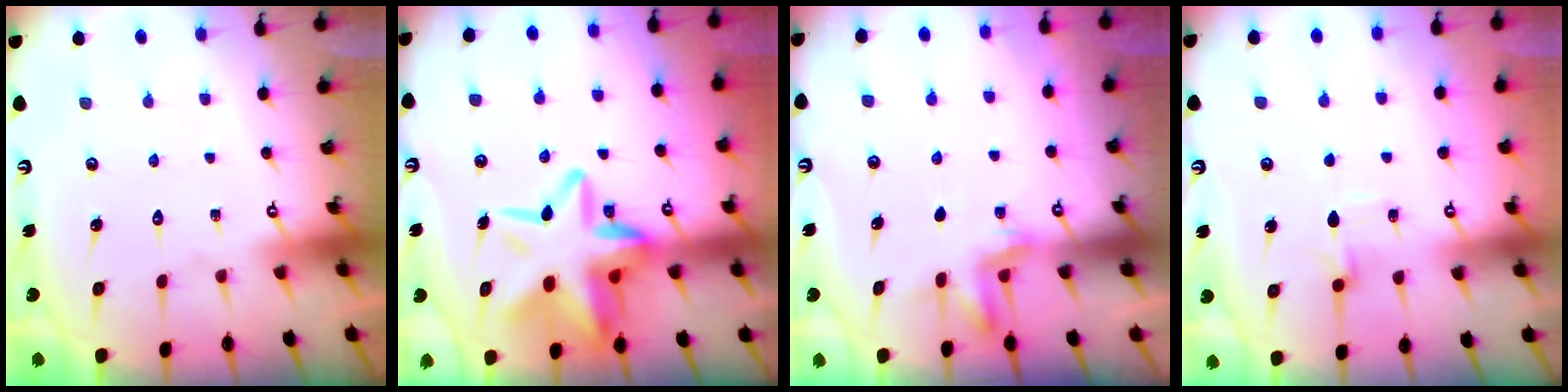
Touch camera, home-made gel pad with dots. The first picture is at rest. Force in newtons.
{"total": 18.3, "press": 18.2, "slide": 1.9}
{"total": 3.0, "press": 2.9, "slide": 0.6}
{"total": 5.5, "press": 5.4, "slide": 0.9}